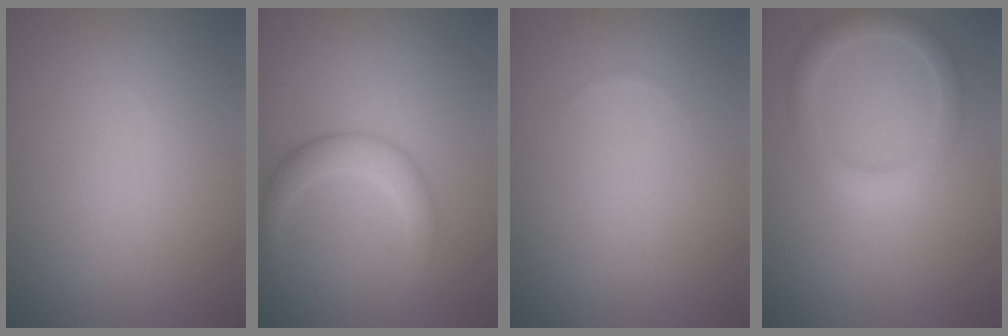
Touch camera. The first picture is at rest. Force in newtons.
{"total": 2.6, "press": 2.6, "slide": 0.1}
{"total": 0.0}
{"total": 2.5, "press": 2.5, "slide": 0.1}